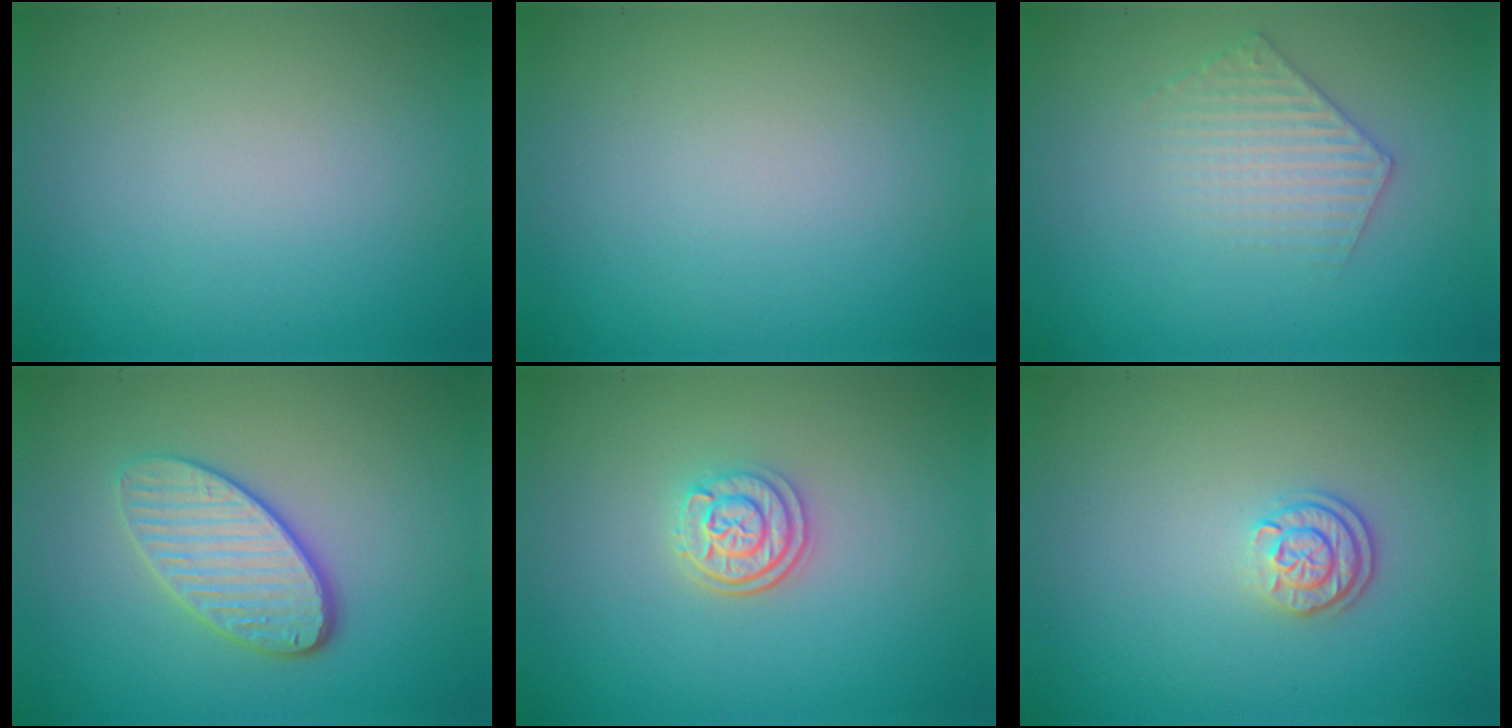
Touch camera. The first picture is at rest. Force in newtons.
{"total": 0.0}
{"total": 2.4, "press": 2.4, "slide": 0.3}
{"total": 4.1, "press": 3.4, "slide": 2.4}
{"total": 2.8, "press": 2.4, "slide": 1.4}
{"total": 2.2, "press": 1.8, "slide": 1.3}